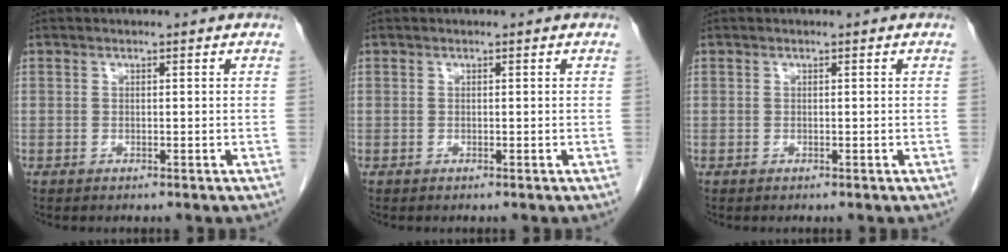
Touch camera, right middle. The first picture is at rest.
{"total": 0.0}
{"total": 0.0}